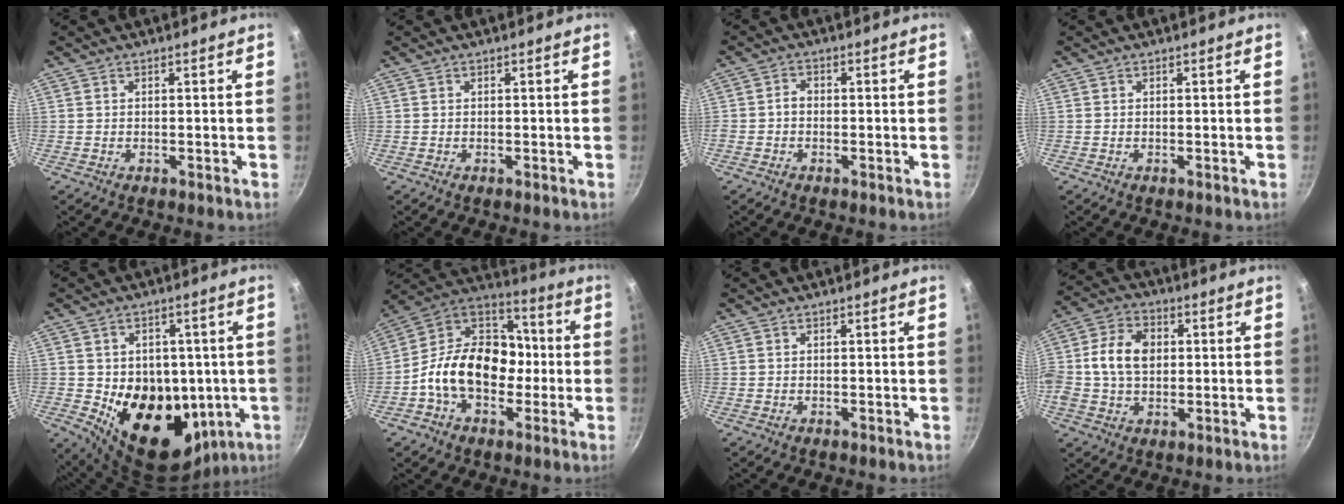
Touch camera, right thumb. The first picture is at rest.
{"total": 0.0}
{"total": 2.0, "force": [-0.5, 1.5, 1.2], "torque": [-0.017, 0.012, -0.013]}
{"total": 0.0}
{"total": 19.4, "force": [-2.0, 14.2, 13.1], "torque": [-0.165, -0.009, -0.008]}
{"total": 19.2, "force": [-3.1, 13.9, 12.9], "torque": [-0.170, 0.057, -0.071]}
{"total": 0.0}
{"total": 11.5, "force": [1.0, 8.3, 7.9], "torque": [-0.133, 0.014, 0.001]}